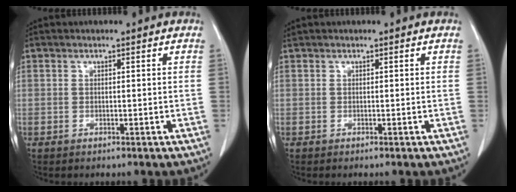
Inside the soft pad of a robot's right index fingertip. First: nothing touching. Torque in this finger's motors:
{"motor_torque": [-0.06, 0.01, -0.05, 0.01]}